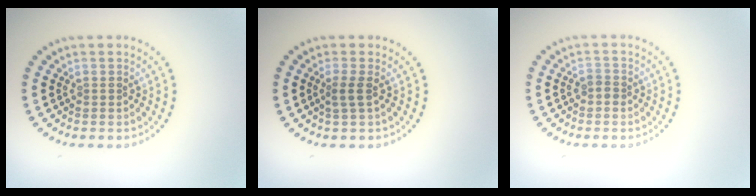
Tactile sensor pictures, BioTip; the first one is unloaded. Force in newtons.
{"total": 1.4, "press": 1.0, "slide": 1.0}
{"total": 0.9, "press": 0.8, "slide": 0.5}